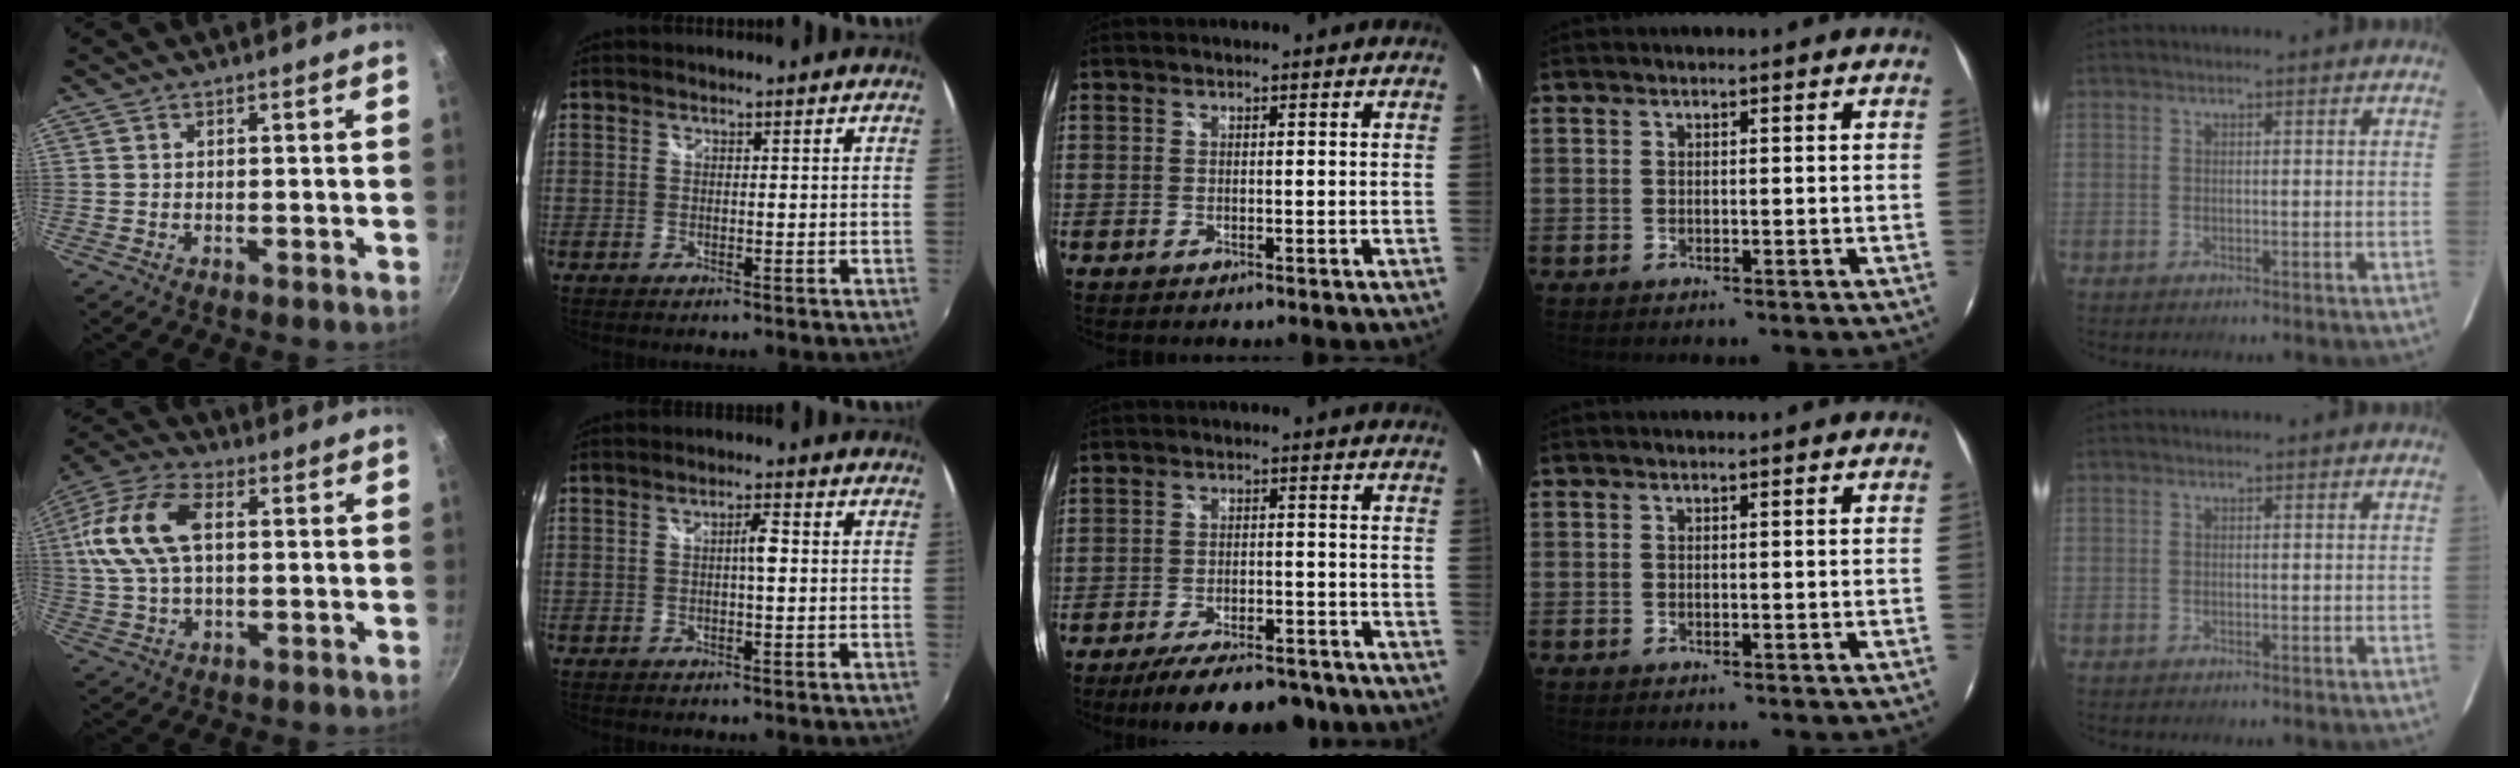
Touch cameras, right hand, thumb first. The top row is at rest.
{"thumb": {"total": 15.2, "force": [2.5, 8.6, 12.3], "torque": [-0.243, 0.021, 0.034]}, "index": {"total": 2.4, "force": [-0.1, 0.5, 2.4], "torque": [-0.040, 0.006, -0.003]}, "middle": {"total": 13.9, "force": [-11.3, 4.2, 7.0], "torque": [-0.132, -0.018, -0.161]}}